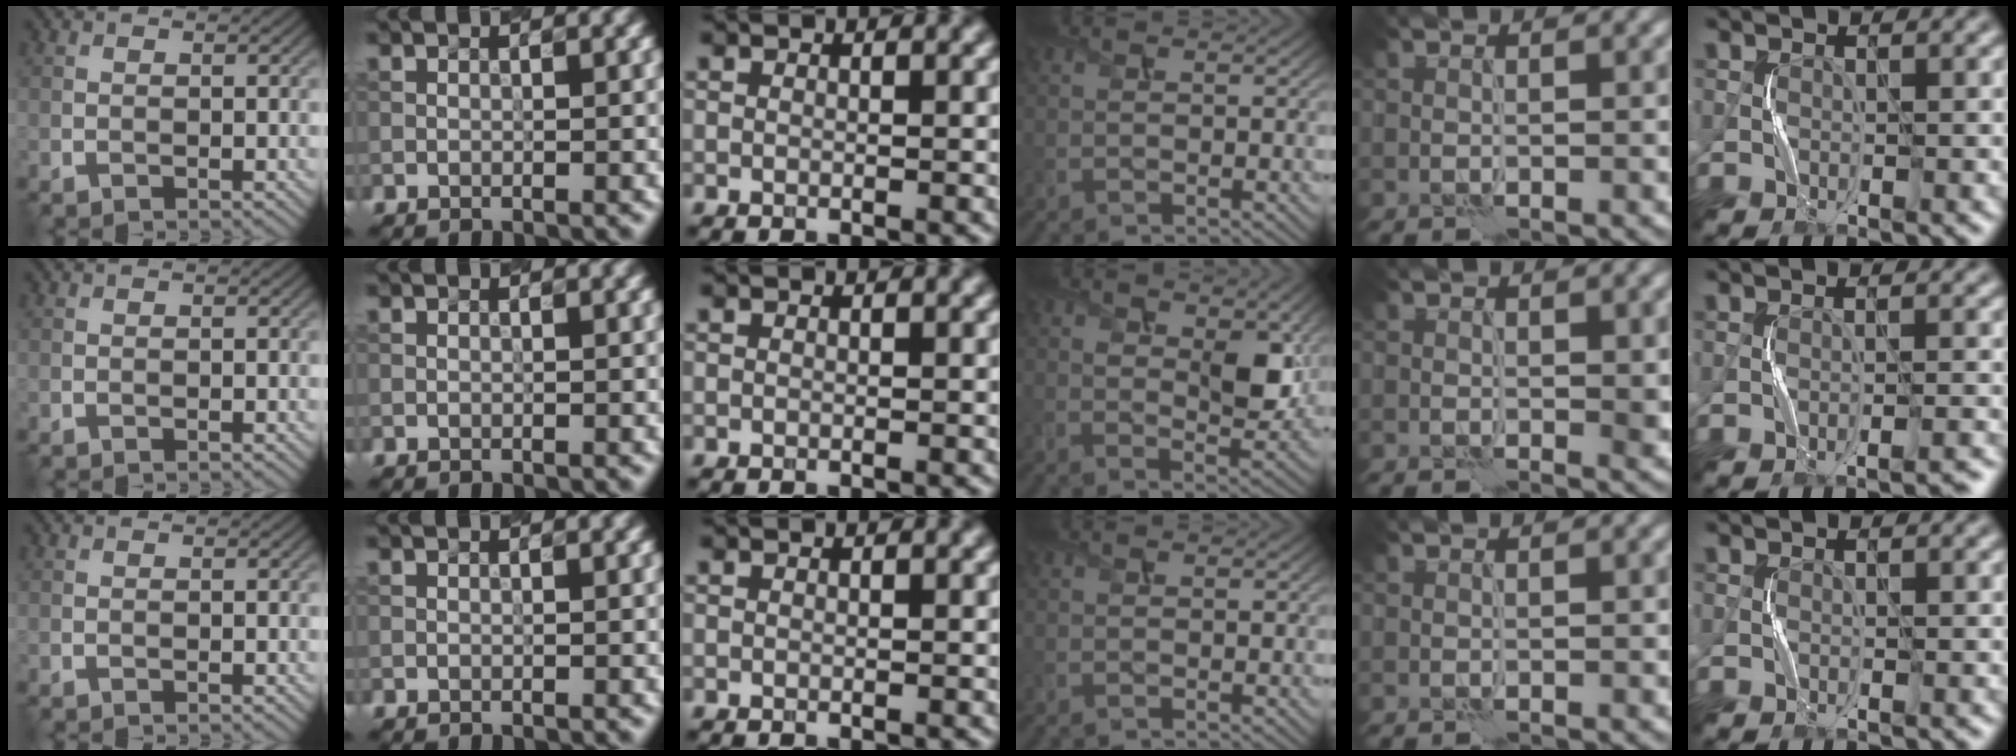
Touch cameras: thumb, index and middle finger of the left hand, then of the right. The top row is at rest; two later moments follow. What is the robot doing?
{"motion": "squeeze", "object": "stress ball aka squeeze ball"}